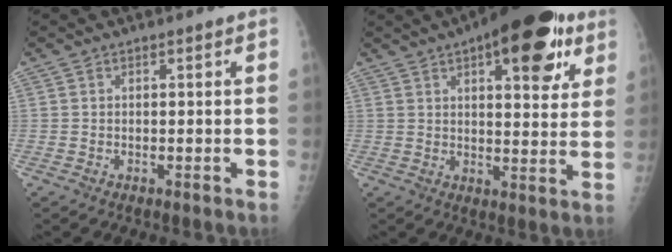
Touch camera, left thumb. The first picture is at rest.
{"total": 18.4, "force": [9.3, 7.4, 14.0], "torque": [-0.156, -0.022, 0.125]}